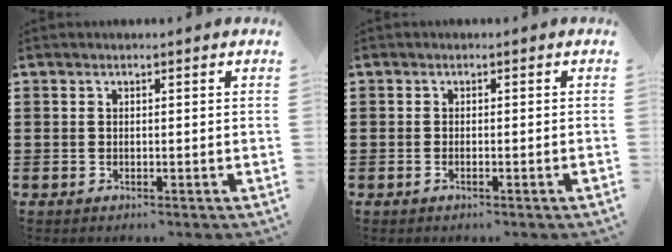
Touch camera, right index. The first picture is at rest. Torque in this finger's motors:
{"motor_torque": [-0.30, 0.37, 0.00, 0.00]}